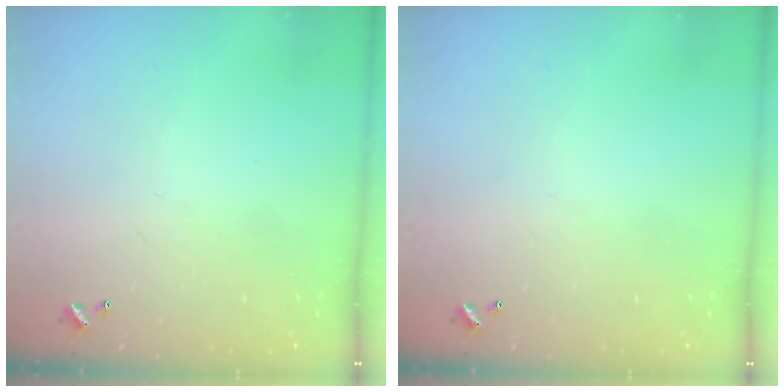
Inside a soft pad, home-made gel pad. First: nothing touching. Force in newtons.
{"total": 0.0}